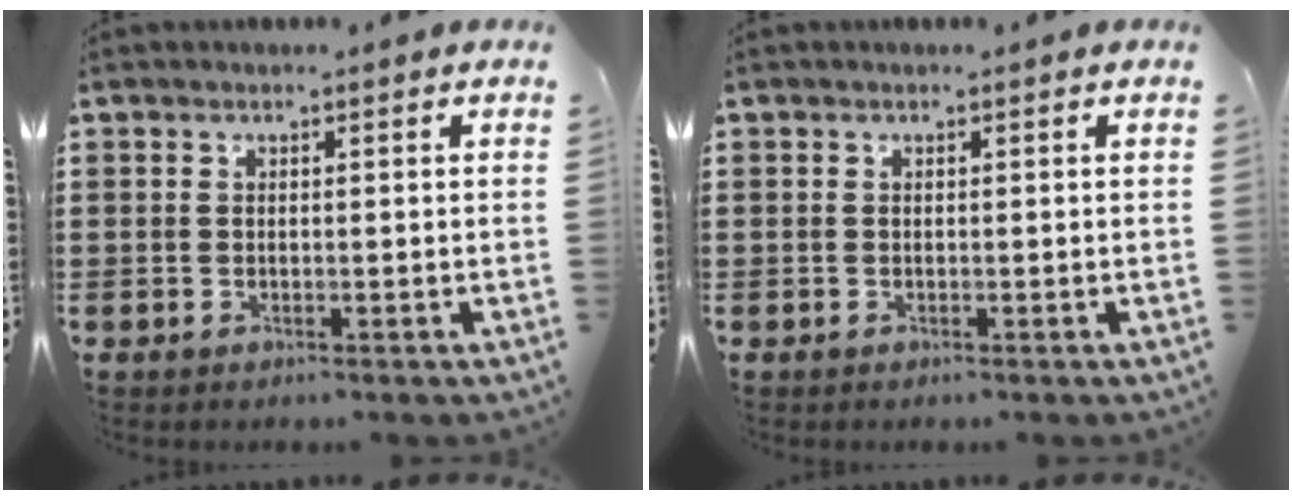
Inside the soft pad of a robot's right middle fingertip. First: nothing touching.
{"total": 0.0}